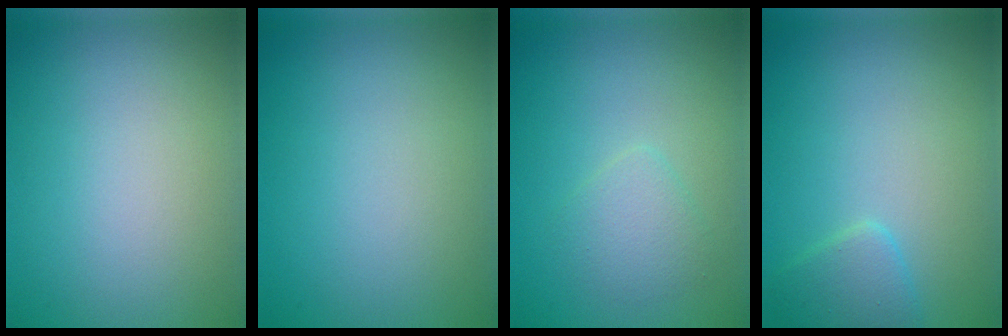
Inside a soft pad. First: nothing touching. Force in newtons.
{"total": 0.0}
{"total": 1.9, "press": 1.9, "slide": 0.1}
{"total": 1.9, "press": 1.9, "slide": 0.1}